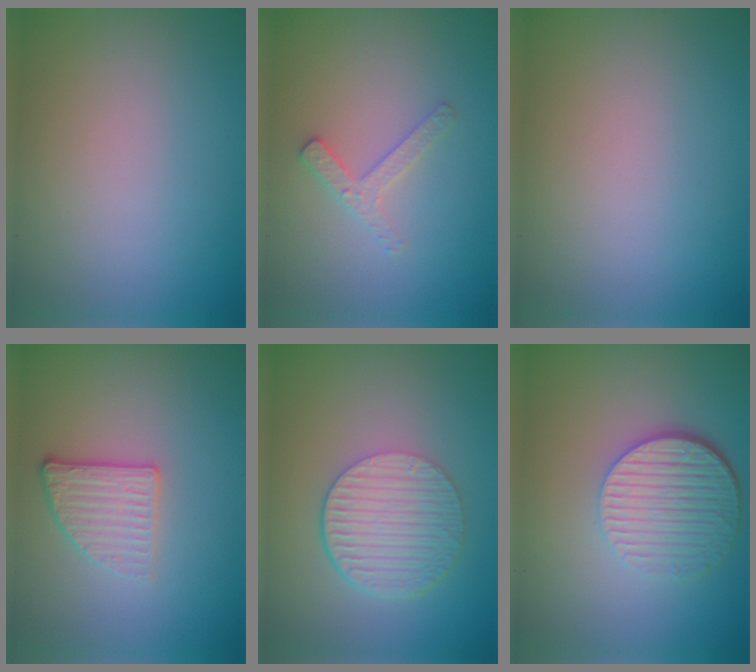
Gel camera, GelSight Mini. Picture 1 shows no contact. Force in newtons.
{"total": 1.9, "press": 1.8, "slide": 0.4}
{"total": 0.0}
{"total": 2.6, "press": 2.3, "slide": 1.3}
{"total": 6.1, "press": 4.1, "slide": 4.5}
{"total": 5.6, "press": 4.1, "slide": 3.8}